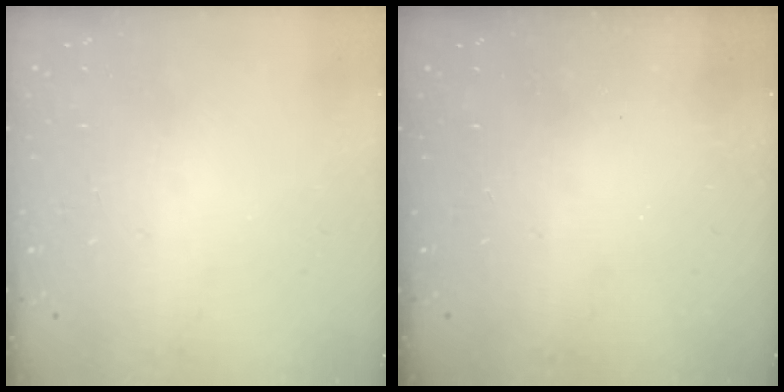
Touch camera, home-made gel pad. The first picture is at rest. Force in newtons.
{"total": 2.3, "press": 2.2, "slide": 0.8}